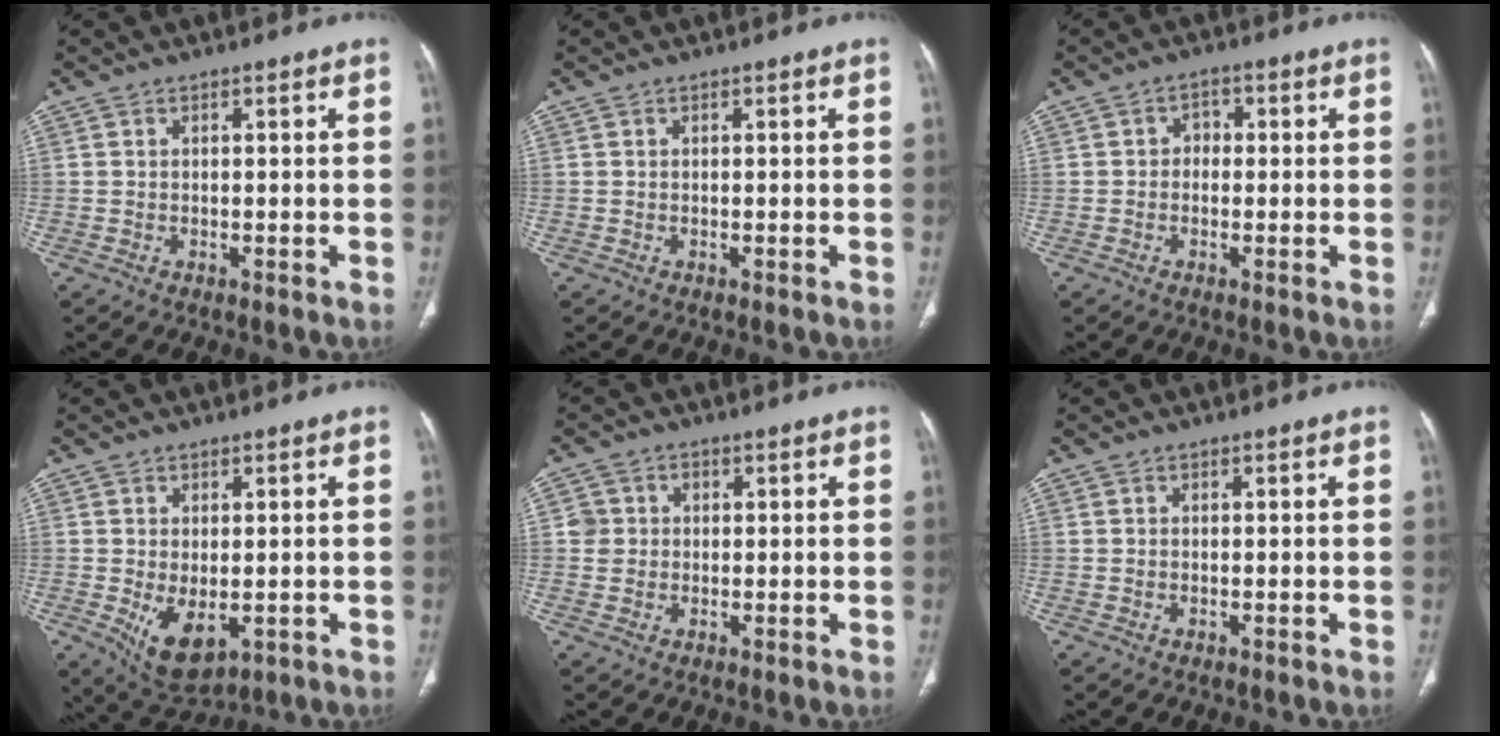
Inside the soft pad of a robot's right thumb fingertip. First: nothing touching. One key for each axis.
{"total": 0.0}
{"total": 2.5, "fx": -0.1, "fy": 2.1, "fz": 1.4, "tx": -0.004, "ty": 0.011, "tz": -0.010}
{"total": 7.7, "fx": -1.6, "fy": 4.4, "fz": 6.2, "tx": -0.098, "ty": -0.013, "tz": -0.007}
{"total": 3.4, "fx": 0.5, "fy": 3.4, "fz": 0.5, "tx": 0.015, "ty": 0.005, "tz": 0.006}
{"total": 0.0}